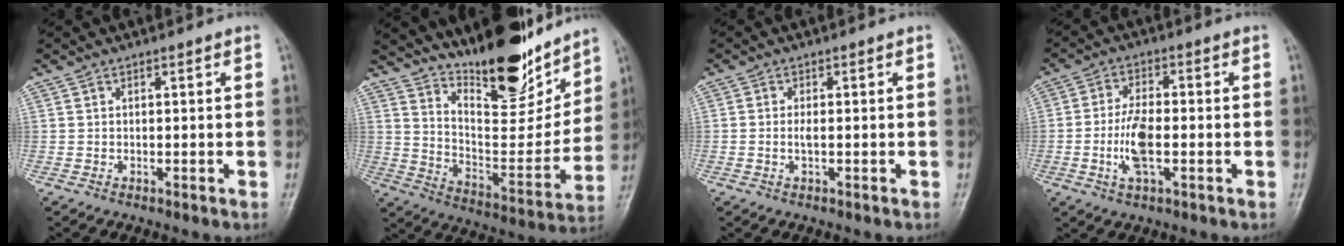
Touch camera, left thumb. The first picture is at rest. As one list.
[{"total": 21.5, "force": [16.9, 6.9, 11.4], "torque": [-0.129, -0.106, 0.278]}, {"total": 1.4, "force": [-0.2, 0.4, 1.3], "torque": [-0.030, -0.001, -0.004]}, {"total": 7.7, "force": [-1.7, 3.3, 6.7], "torque": [-0.136, 0.009, -0.032]}]